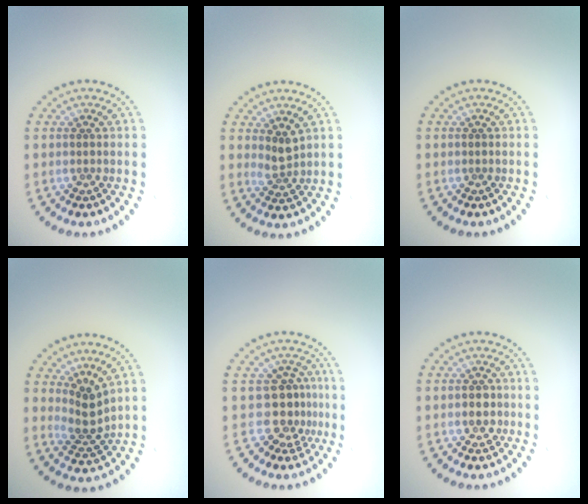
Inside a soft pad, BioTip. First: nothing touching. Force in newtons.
{"total": 1.7, "press": 1.3, "slide": 1.1}
{"total": 0.0}
{"total": 2.7, "press": 1.9, "slide": 1.9}
{"total": 3.1, "press": 2.2, "slide": 2.1}
{"total": 1.6, "press": 1.5, "slide": 0.6}